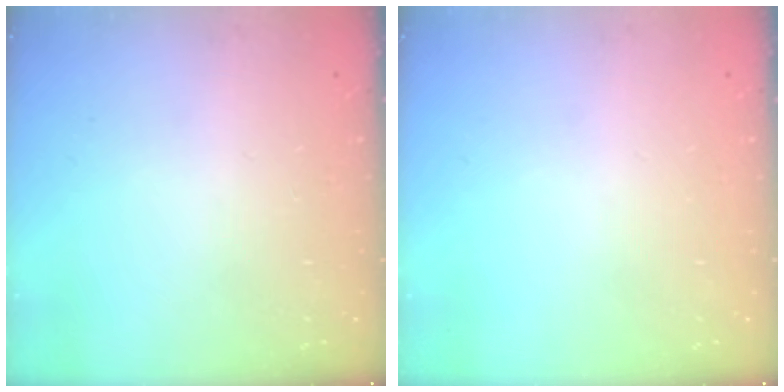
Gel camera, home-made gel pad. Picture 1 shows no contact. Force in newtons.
{"total": 0.0}